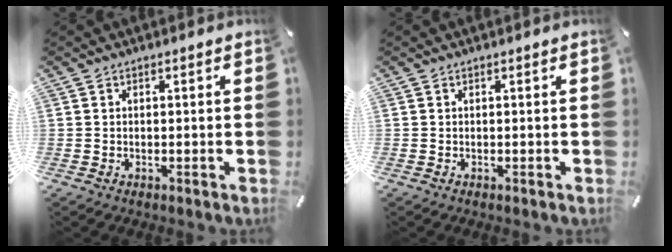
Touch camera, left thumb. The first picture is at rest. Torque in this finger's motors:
{"motor_torque": [-0.02, -0.02, 0.06, -0.07, 0.00]}